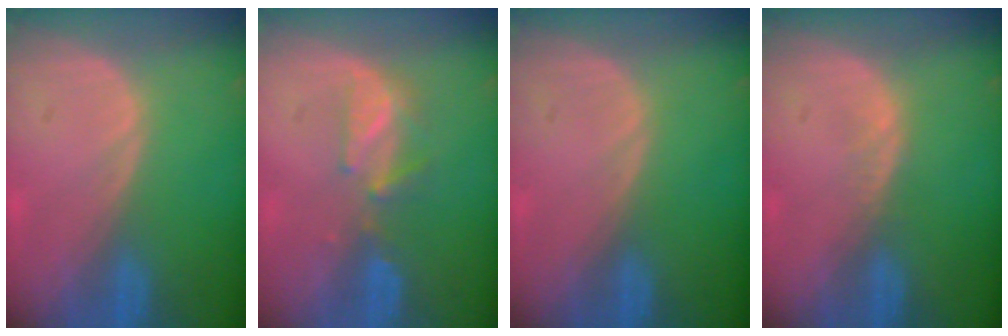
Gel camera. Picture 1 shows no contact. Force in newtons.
{"total": 3.7, "press": 3.6, "slide": 0.8}
{"total": 0.0}
{"total": 0.8, "press": 0.7, "slide": 0.2}